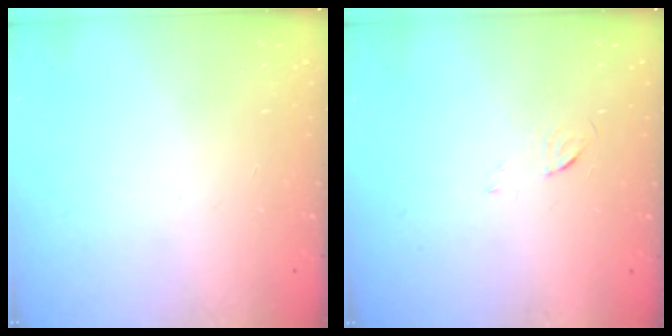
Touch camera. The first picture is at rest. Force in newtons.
{"total": 3.4, "press": 3.4, "slide": 0.3}